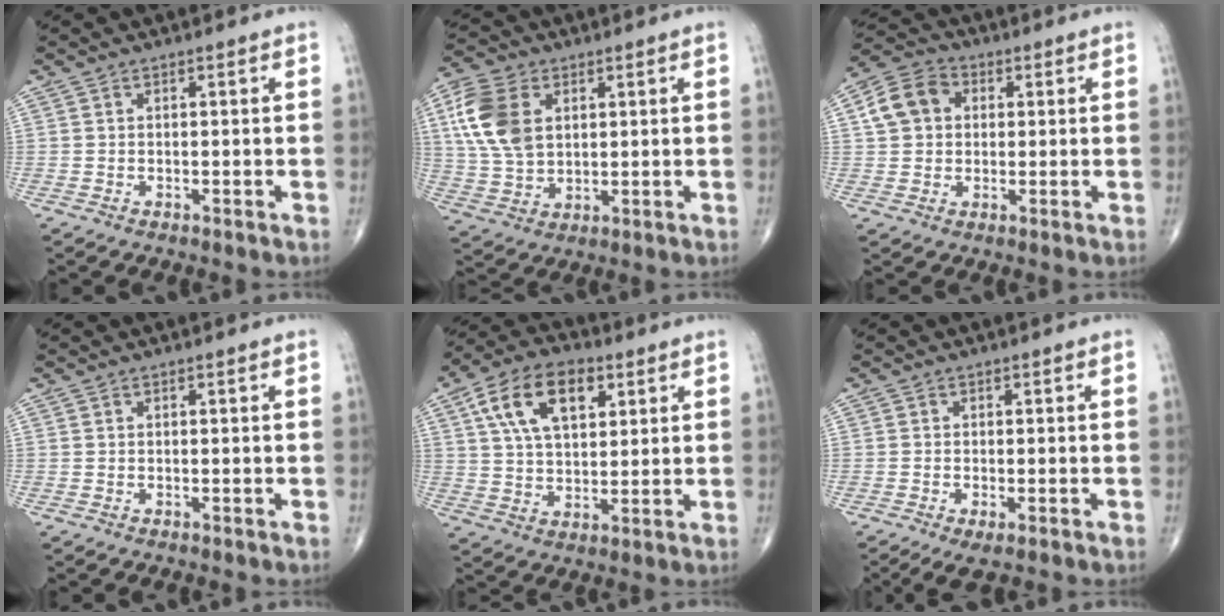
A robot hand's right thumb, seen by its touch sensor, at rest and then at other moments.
{"total": 13.0, "force": [3.9, 8.5, 9.0], "torque": [-0.180, -0.005, 0.081]}
{"total": 8.3, "force": [2.1, 6.3, 5.0], "torque": [-0.084, 0.012, 0.033]}
{"total": 0.0}
{"total": 14.1, "force": [5.6, 8.0, 10.2], "torque": [-0.158, -0.003, 0.097]}
{"total": 3.4, "force": [-1.7, 1.1, 2.8], "torque": [-0.060, -0.007, -0.030]}